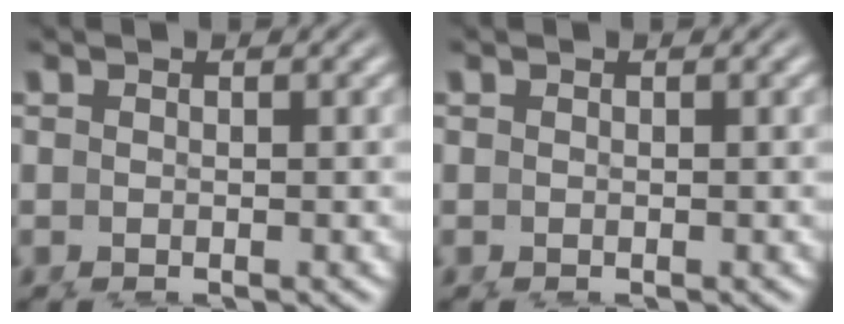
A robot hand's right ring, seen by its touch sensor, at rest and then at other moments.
{"total": 0.0}